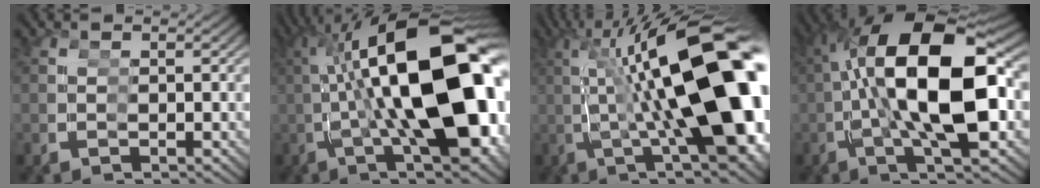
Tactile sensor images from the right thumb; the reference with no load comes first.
{"total": 24.7, "force": [1.3, 10.5, 22.2], "torque": [-0.355, -0.009, 0.039]}
{"total": 21.5, "force": [1.5, 8.5, 19.7], "torque": [-0.279, -0.002, 0.037]}
{"total": 18.0, "force": [1.0, 8.8, 15.6], "torque": [-0.270, 0.009, 0.021]}